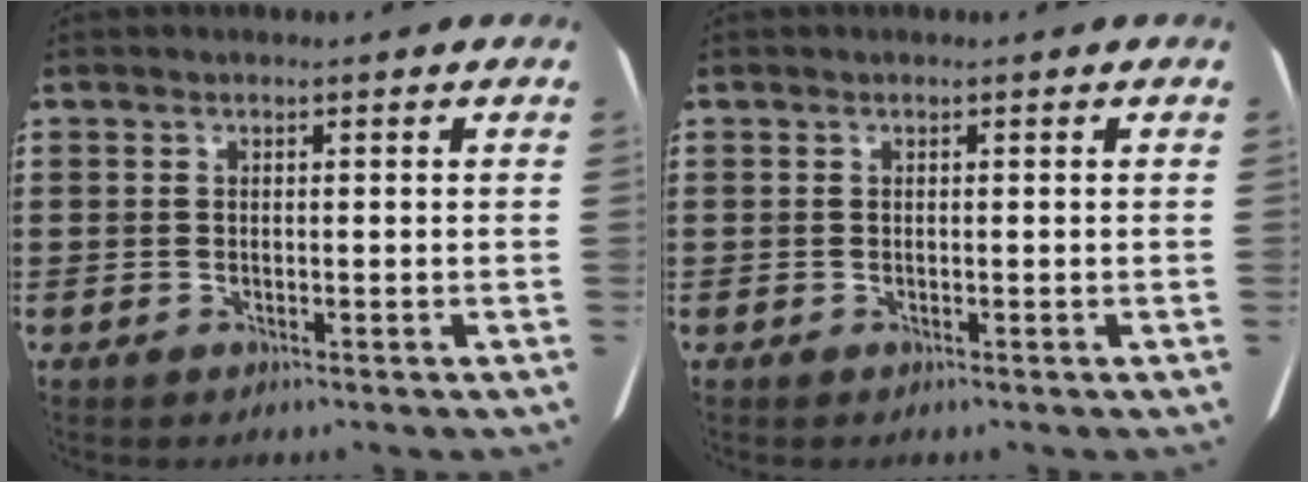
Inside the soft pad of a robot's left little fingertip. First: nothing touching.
{"total": 0.0}